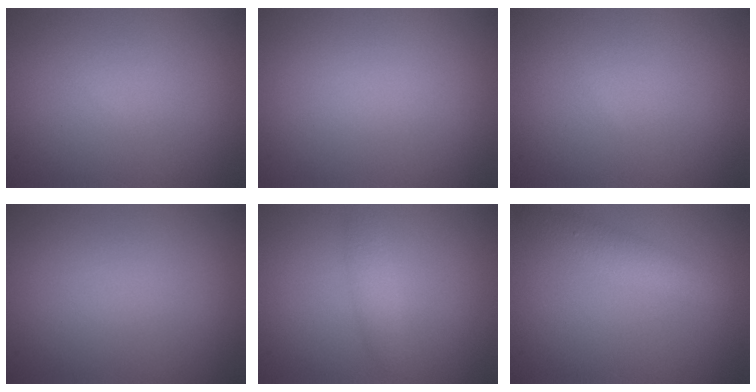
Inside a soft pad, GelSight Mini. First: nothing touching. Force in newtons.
{"total": 0.0}
{"total": 0.0}
{"total": 0.0}
{"total": 1.5, "press": 1.5, "slide": 0.0}
{"total": 2.9, "press": 2.9, "slide": 0.1}